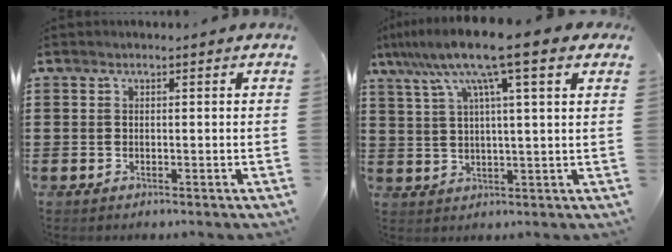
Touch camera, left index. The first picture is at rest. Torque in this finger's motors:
{"motor_torque": [2.14, 0.00, 0.58, 0.21]}